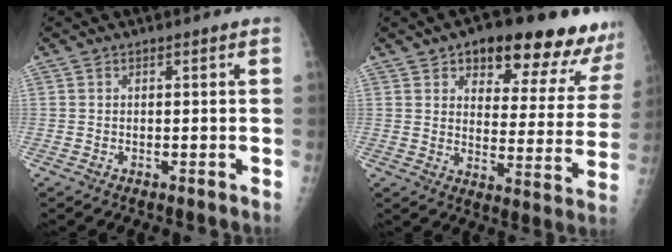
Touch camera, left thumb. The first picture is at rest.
{"total": 19.7, "force": [14.0, 7.9, 11.3], "torque": [-0.093, -0.062, 0.181]}